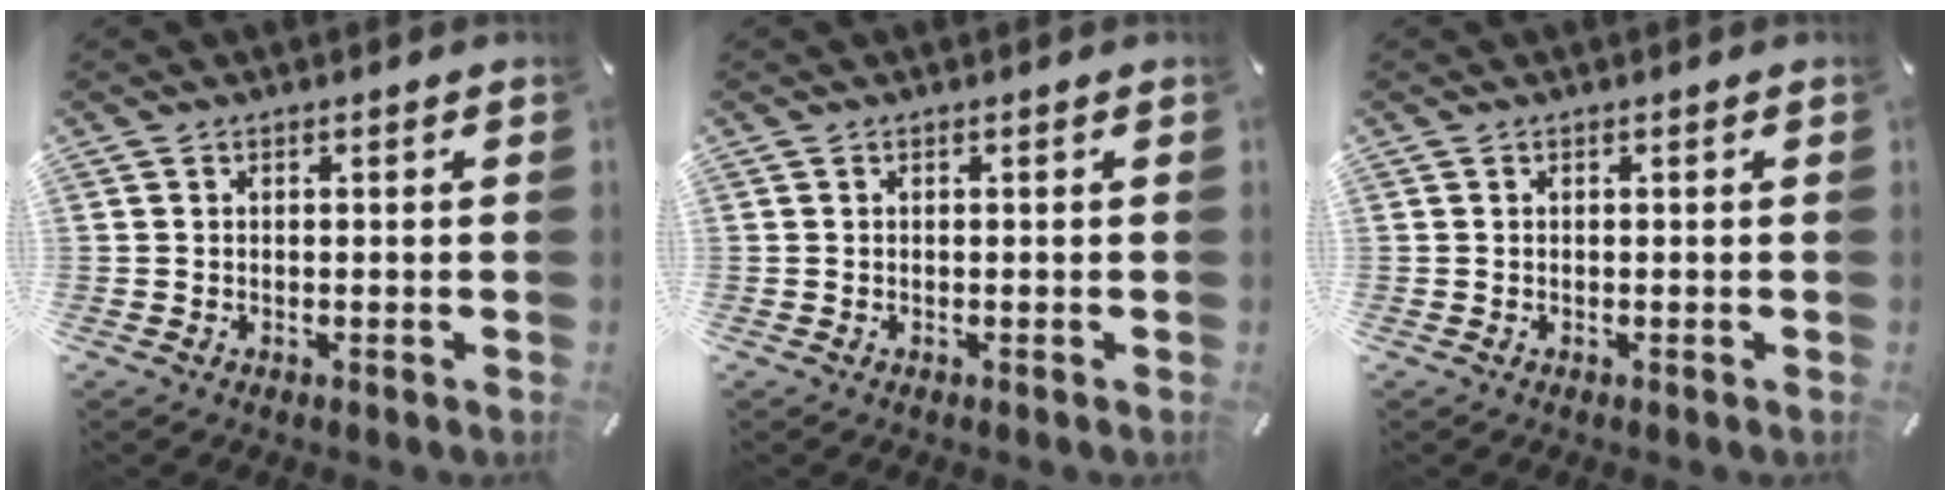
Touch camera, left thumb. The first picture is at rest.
{"total": 0.0}
{"total": 0.0}